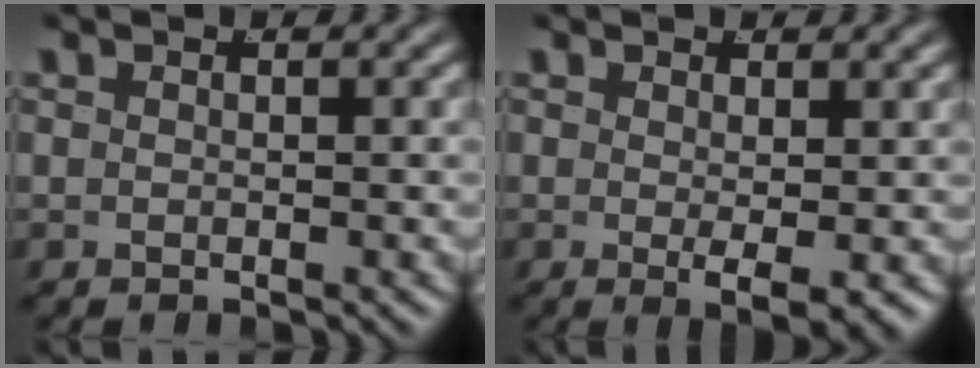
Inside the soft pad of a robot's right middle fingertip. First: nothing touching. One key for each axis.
{"total": 3.2, "fx": -0.9, "fy": 0.4, "fz": 3.0, "tx": -0.040, "ty": -0.022, "tz": -0.001}